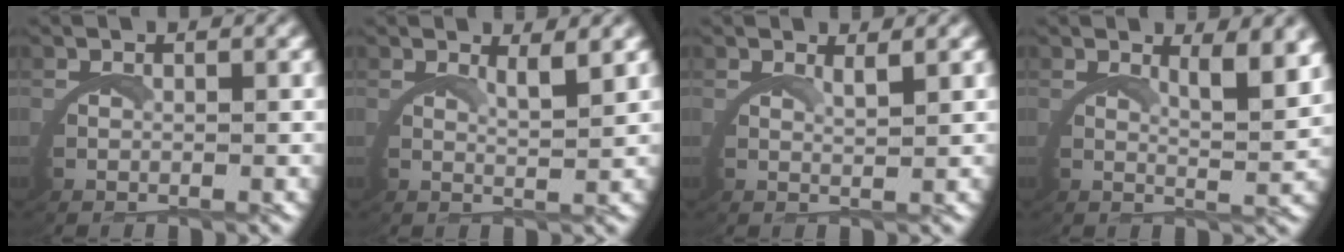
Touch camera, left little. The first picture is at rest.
{"total": 2.6, "force": [2.1, -0.6, 1.3], "torque": [-0.026, -0.007, 0.035]}
{"total": 1.9, "force": [1.6, -0.7, 0.5], "torque": [-0.015, -0.006, 0.028]}
{"total": 3.8, "force": [2.8, -0.1, 2.7], "torque": [-0.044, -0.012, 0.043]}